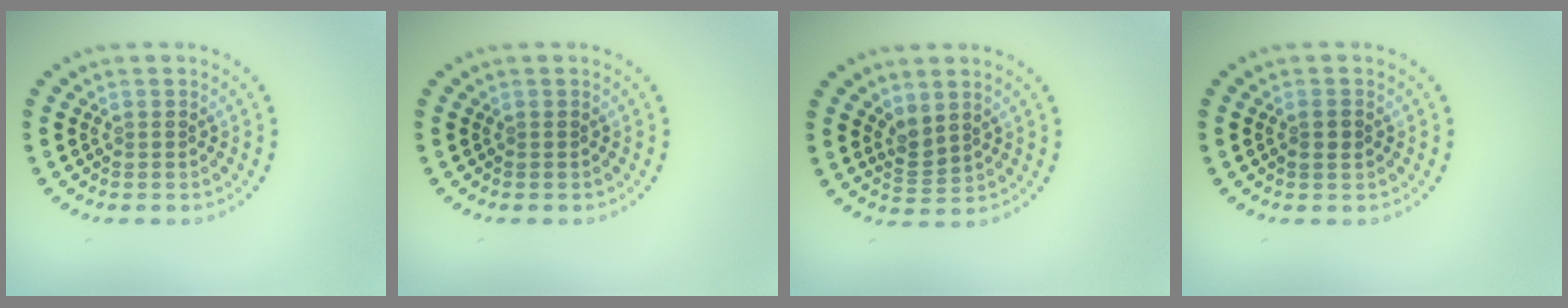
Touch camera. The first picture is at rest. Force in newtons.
{"total": 0.0}
{"total": 1.9, "press": 1.6, "slide": 0.9}
{"total": 1.2, "press": 1.2, "slide": 0.3}